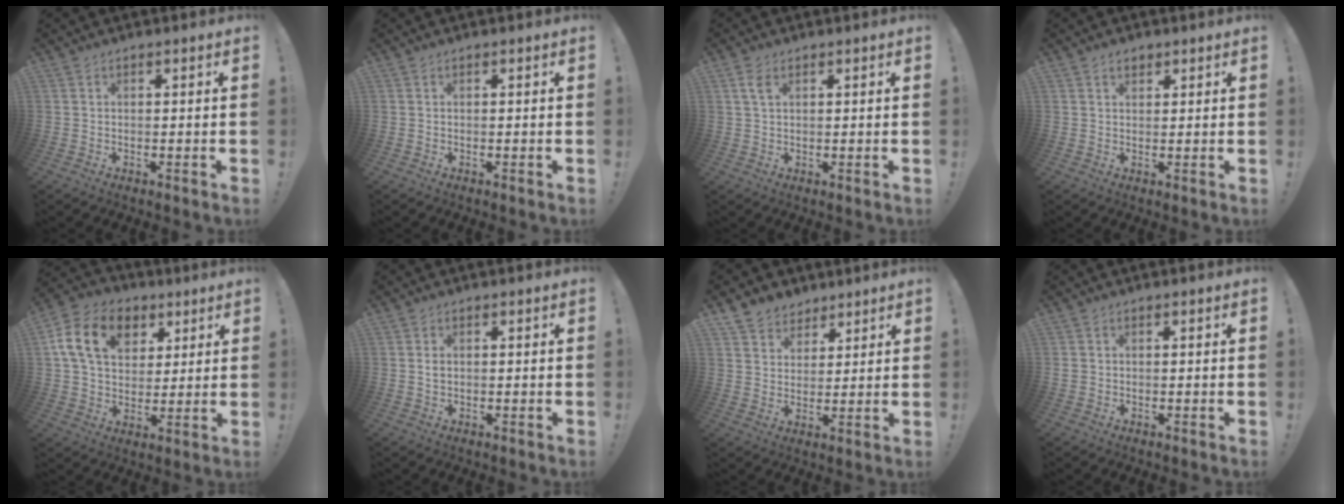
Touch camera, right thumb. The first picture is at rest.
{"total": 0.0}
{"total": 3.3, "force": [1.6, 1.5, 2.5], "torque": [-0.044, -0.001, 0.028]}
{"total": 2.1, "force": [1.4, 1.4, 0.8], "torque": [-0.010, -0.004, 0.026]}
{"total": 16.3, "force": [6.2, 11.7, 9.5], "torque": [-0.153, -0.011, 0.120]}
{"total": 1.2, "force": [0.3, 0.8, 0.8], "torque": [-0.009, 0.001, 0.002]}
{"total": 6.6, "force": [4.7, 4.6, 0.2], "torque": [-0.007, -0.035, 0.094]}
{"total": 1.0, "force": [-0.3, 0.9, 0.4], "torque": [-0.009, 0.004, -0.005]}